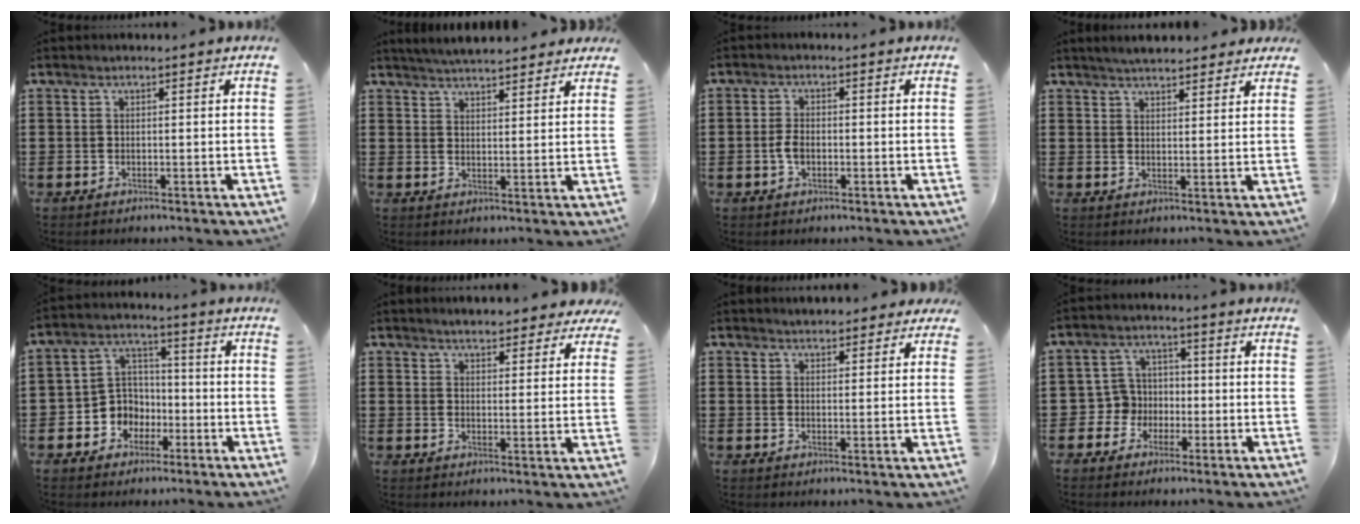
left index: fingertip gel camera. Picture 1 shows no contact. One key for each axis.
{"total": 4.0, "fx": 3.9, "fy": 0.3, "fz": 0.7, "tx": -0.024, "ty": -0.009, "tz": 0.072}
{"total": 2.7, "fx": -0.6, "fy": 1.5, "fz": 2.2, "tx": -0.065, "ty": -0.005, "tz": -0.018}
{"total": 3.6, "fx": 3.4, "fy": 0.5, "fz": 0.8, "tx": -0.024, "ty": -0.003, "tz": 0.064}
{"total": 6.0, "fx": -2.2, "fy": 5.5, "fz": 1.0, "tx": -0.052, "ty": 0.007, "tz": -0.047}
{"total": 3.9, "fx": 3.8, "fy": 0.7, "fz": 0.7, "tx": -0.026, "ty": -0.007, "tz": 0.070}
{"total": 2.4, "fx": 2.3, "fy": 0.5, "fz": 0.2, "tx": -0.009, "ty": 0.003, "tz": 0.044}
{"total": 4.9, "fx": -1.4, "fy": 4.6, "fz": 0.7, "tx": -0.041, "ty": 0.009, "tz": -0.032}